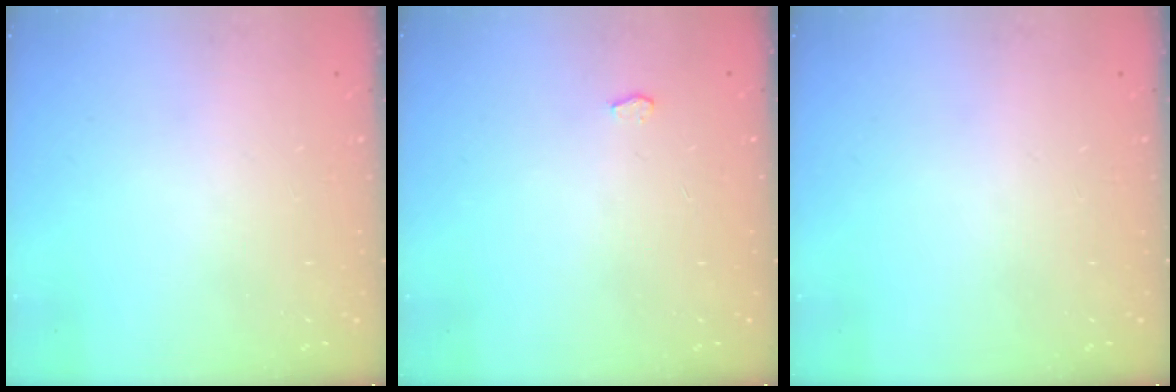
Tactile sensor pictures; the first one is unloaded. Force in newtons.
{"total": 2.1, "press": 2.1, "slide": 0.2}
{"total": 0.0}